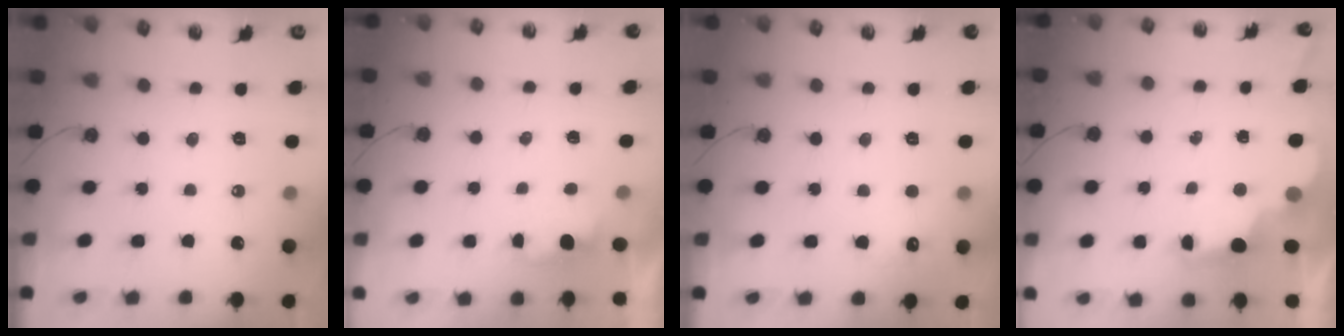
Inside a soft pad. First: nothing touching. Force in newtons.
{"total": 1.0, "press": 0.7, "slide": 0.7}
{"total": 4.6, "press": 4.4, "slide": 1.1}
{"total": 2.9, "press": 2.8, "slide": 0.9}